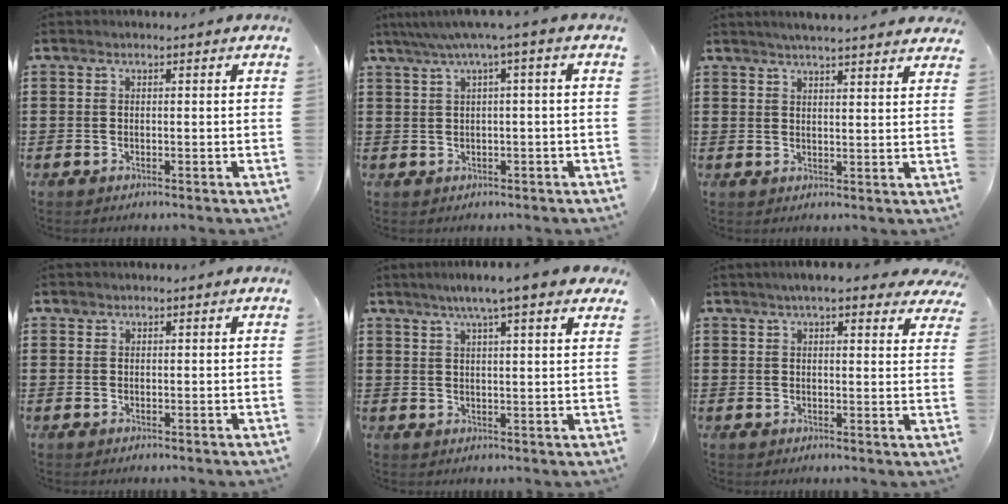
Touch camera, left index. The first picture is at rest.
{"total": 3.4, "force": [0.5, -0.2, 3.4], "torque": [-0.064, -0.003, 0.004]}
{"total": 3.3, "force": [3.2, -0.4, 0.8], "torque": [-0.025, -0.008, 0.057]}
{"total": 0.8, "force": [0.6, 0.5, 0.1], "torque": [-0.006, 0.002, 0.013]}
{"total": 6.1, "force": [4.6, 0.2, 3.9], "torque": [-0.081, -0.007, 0.077]}
{"total": 5.4, "force": [4.5, 1.0, 2.9], "torque": [-0.061, -0.003, 0.079]}